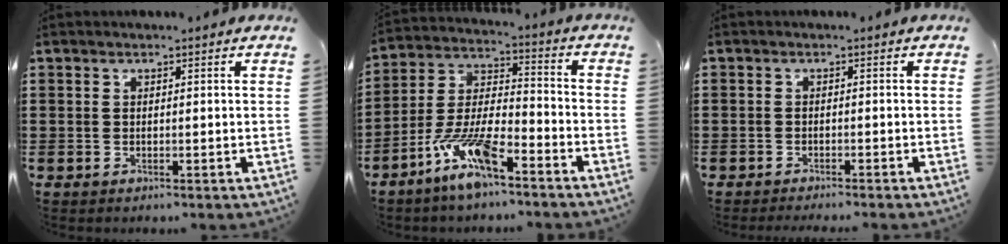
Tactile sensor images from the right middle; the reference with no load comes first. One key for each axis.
{"total": 10.2, "fx": -7.2, "fy": 2.2, "fz": 6.9, "tx": -0.162, "ty": -0.007, "tz": -0.142}
{"total": 1.4, "fx": -1.4, "fy": 0.0, "fz": -0.1, "tx": -0.002, "ty": 0.002, "tz": -0.029}